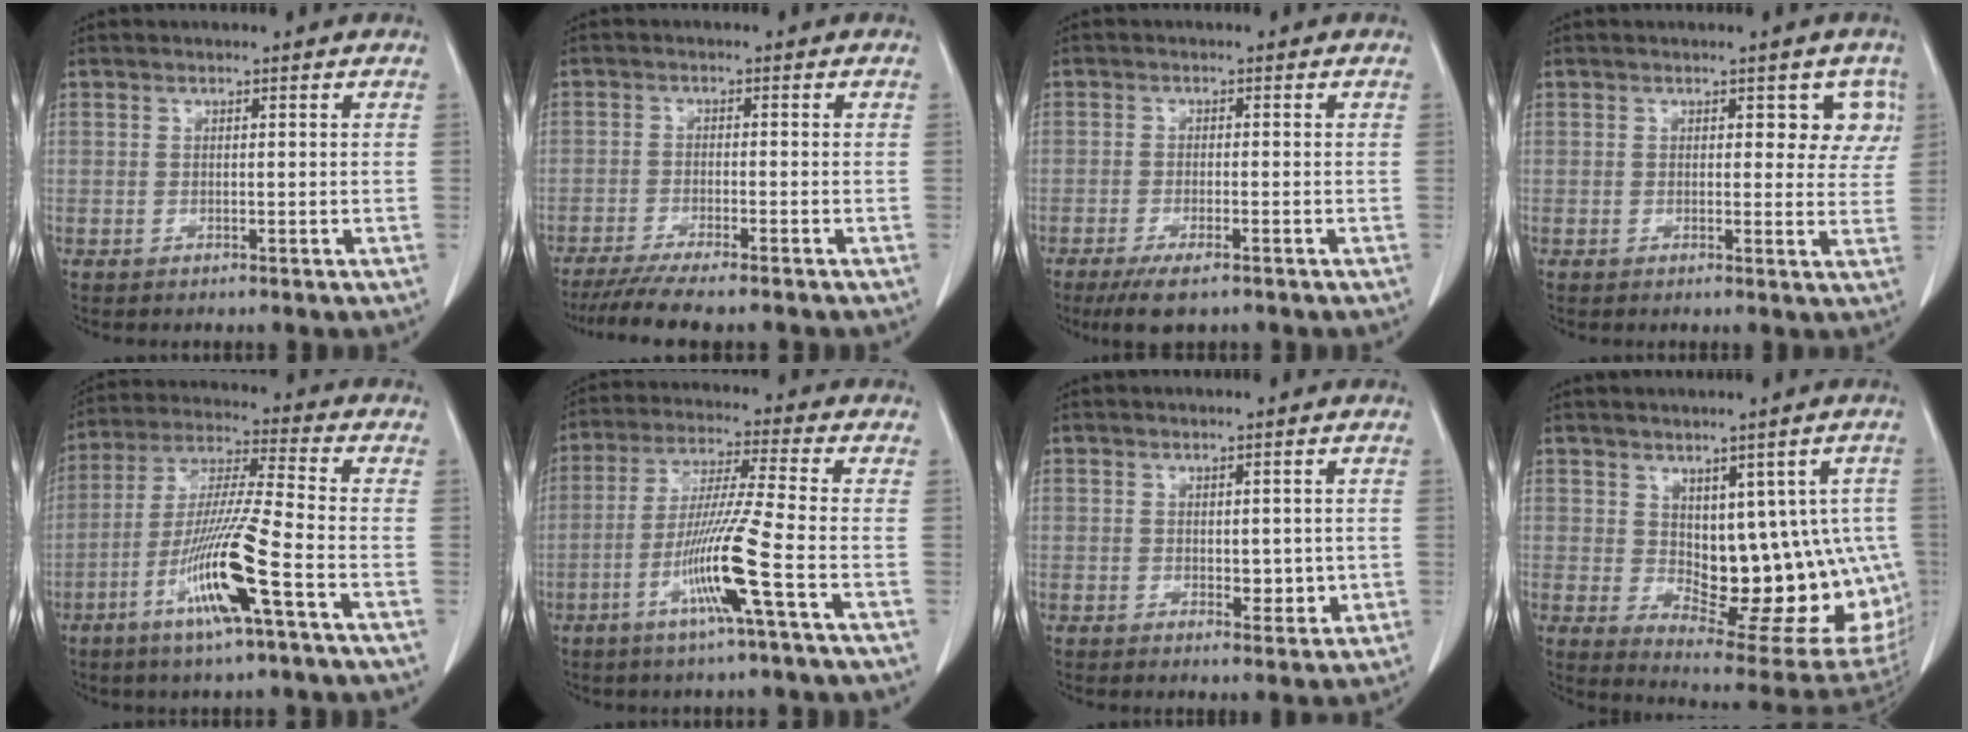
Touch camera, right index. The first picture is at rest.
{"total": 8.5, "force": [-7.2, 0.2, 4.4], "torque": [-0.066, -0.021, -0.117]}
{"total": 5.0, "force": [-3.5, 1.0, 3.5], "torque": [-0.068, -0.013, -0.056]}
{"total": 4.5, "force": [2.0, 2.7, 3.0], "torque": [-0.009, 0.003, 0.014]}
{"total": 13.4, "force": [-5.7, -0.3, 12.2], "torque": [-0.244, -0.012, -0.107]}
{"total": 11.0, "force": [-4.2, -1.7, 10.0], "torque": [-0.195, -0.013, -0.081]}
{"total": 3.1, "force": [0.0, 1.8, 2.6], "torque": [-0.026, -0.004, 0.011]}
{"total": 16.3, "force": [-0.3, 8.0, 14.2], "torque": [-0.139, 0.007, 0.024]}